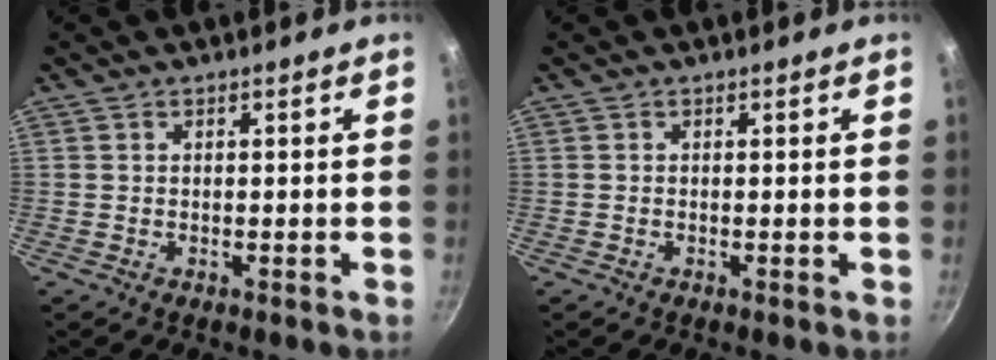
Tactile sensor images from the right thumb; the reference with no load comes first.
{"total": 0.0}